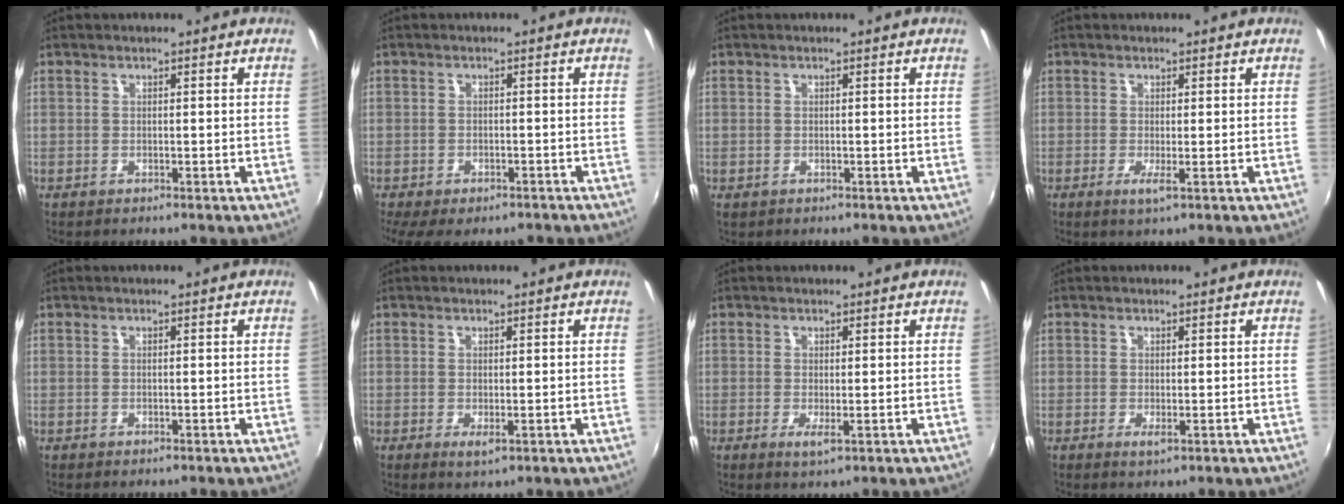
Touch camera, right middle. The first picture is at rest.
{"total": 8.1, "force": [-5.9, 3.6, 4.3], "torque": [-0.100, -0.028, -0.088]}
{"total": 0.0}
{"total": 1.8, "force": [-0.4, -0.2, 1.7], "torque": [-0.033, -0.007, -0.007]}
{"total": 0.0}
{"total": 1.5, "force": [-0.1, 0.4, 1.5], "torque": [-0.026, -0.005, 0.000]}
{"total": 1.8, "force": [-0.2, 0.1, 1.8], "torque": [-0.034, -0.006, -0.002]}
{"total": 1.1, "force": [0.0, 0.1, 1.1], "torque": [-0.020, -0.002, -0.001]}